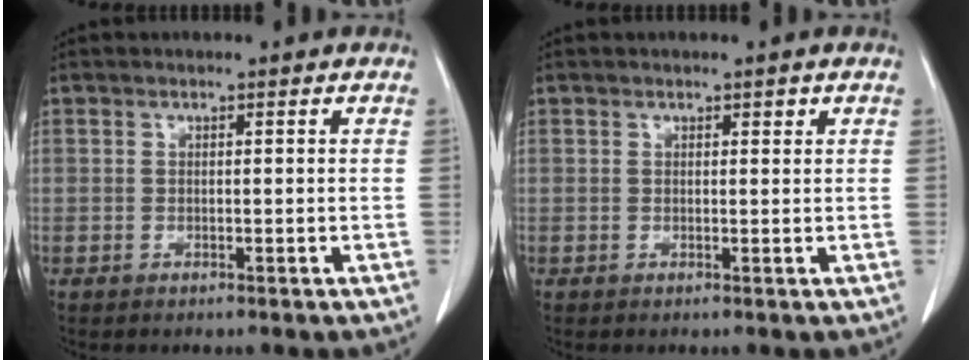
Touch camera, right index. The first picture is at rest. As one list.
[{"total": 1.0, "force": [0.5, 0.6, 0.6], "torque": [-0.013, 0.007, 0.010]}]